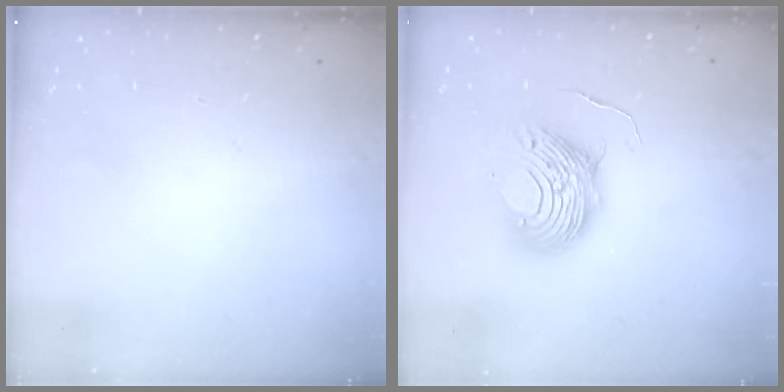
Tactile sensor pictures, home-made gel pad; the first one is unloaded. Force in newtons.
{"total": 10.6, "press": 10.6, "slide": 0.9}